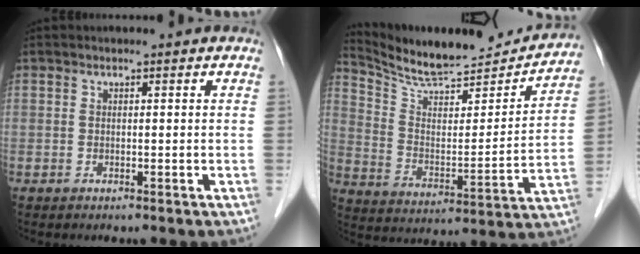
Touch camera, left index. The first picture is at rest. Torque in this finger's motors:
{"motor_torque": [-0.72, -0.76, 0.04, 0.02]}